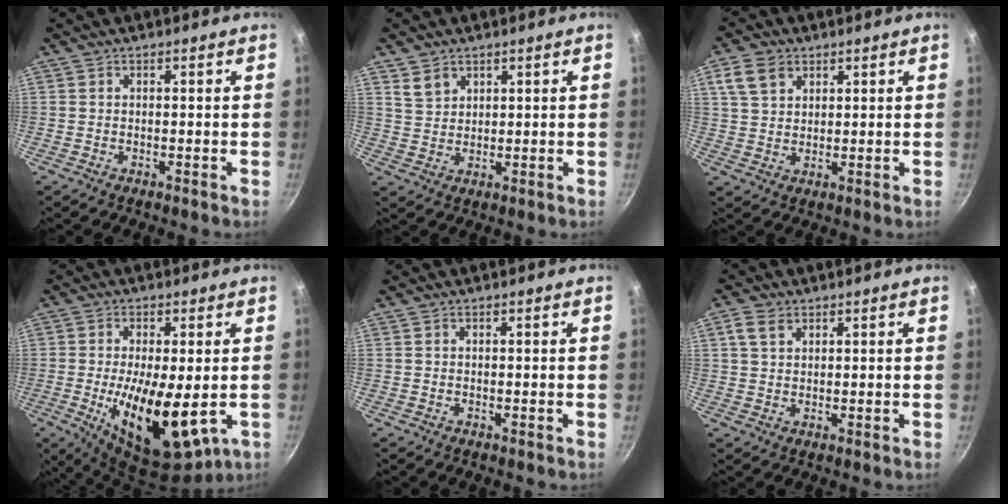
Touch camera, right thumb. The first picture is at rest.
{"total": 3.9, "force": [2.3, 2.8, 1.4], "torque": [-0.012, -0.003, 0.048]}
{"total": 6.5, "force": [3.3, 4.5, 3.4], "torque": [-0.052, 0.001, 0.062]}
{"total": 15.5, "force": [-2.3, 6.4, 13.9], "torque": [-0.233, -0.010, -0.024]}
{"total": 0.0}
{"total": 3.9, "force": [1.9, 2.7, 2.1], "torque": [-0.028, 0.001, 0.035]}